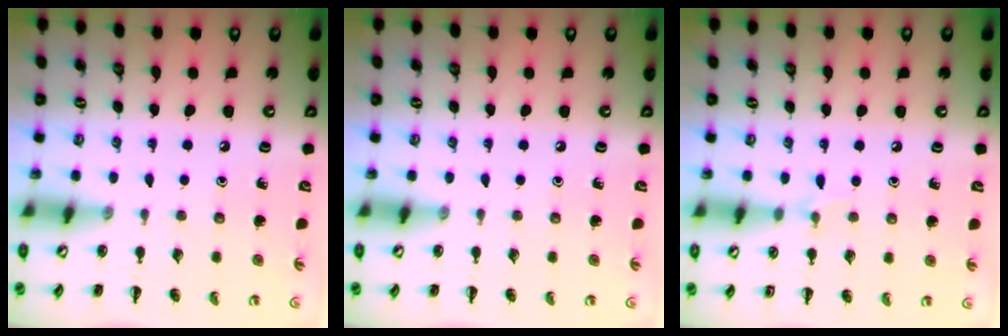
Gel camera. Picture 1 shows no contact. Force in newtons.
{"total": 0.0}
{"total": 4.9, "press": 4.6, "slide": 1.7}